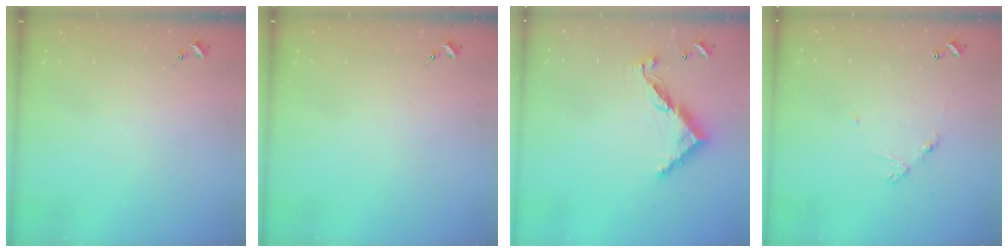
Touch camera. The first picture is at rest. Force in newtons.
{"total": 0.0}
{"total": 10.6, "press": 10.6, "slide": 0.3}
{"total": 5.9, "press": 5.9, "slide": 0.5}